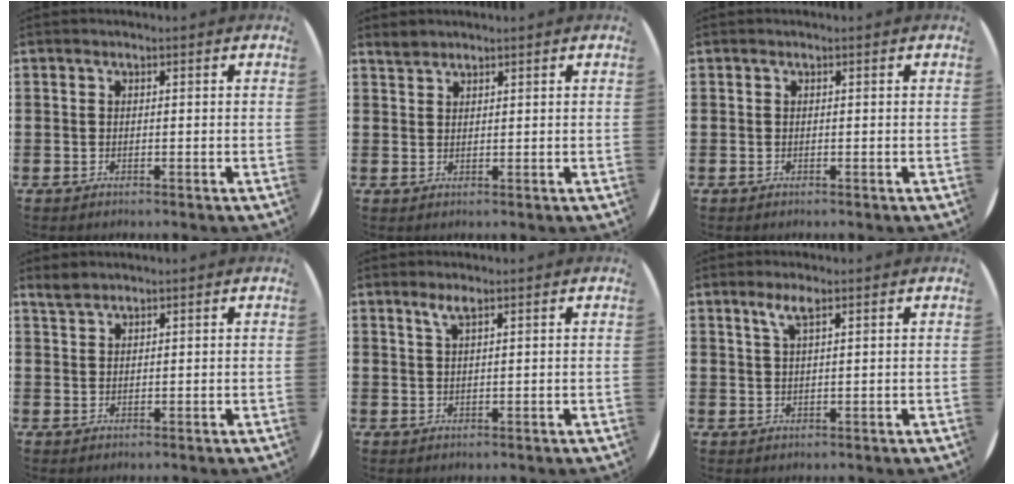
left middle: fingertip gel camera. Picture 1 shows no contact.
{"total": 1.5, "force": [1.5, 0.3, -0.1], "torque": [0.001, 0.004, 0.029]}
{"total": 0.0}
{"total": 1.8, "force": [1.7, 0.3, 0.4], "torque": [-0.009, 0.003, 0.032]}
{"total": 1.9, "force": [1.3, 0.3, 1.4], "torque": [-0.027, 0.004, 0.022]}
{"total": 2.7, "force": [1.7, 0.5, 2.1], "torque": [-0.043, 0.006, 0.028]}